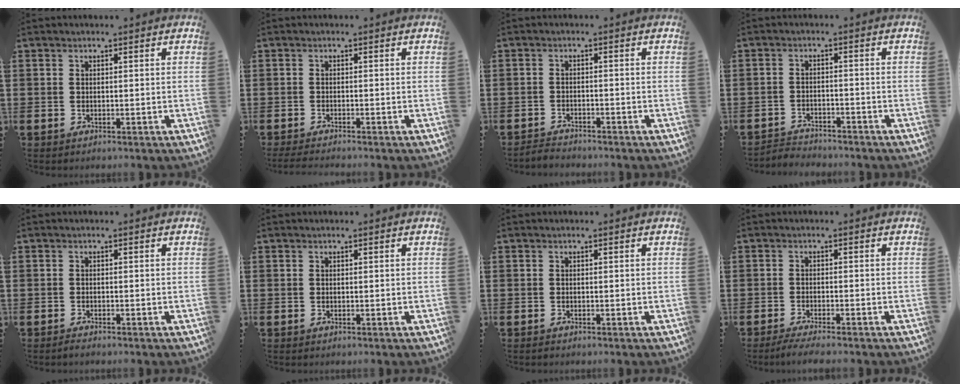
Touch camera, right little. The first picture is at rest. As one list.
[{"total": 1.2, "force": [-0.9, 0.0, 0.7], "torque": [-0.011, -0.001, -0.018]}, {"total": 1.7, "force": [-1.7, 0.1, -0.1], "torque": [-0.003, 0.003, -0.036]}, {"total": 2.3, "force": [-2.3, 0.1, -0.2], "torque": [-0.002, 0.003, -0.049]}, {"total": 0.6, "force": [-0.5, 0.1, 0.3], "torque": [-0.008, -0.003, -0.010]}, {"total": 0.0}, {"total": 0.0}, {"total": 1.8, "force": [-1.5, 0.0, 1.1], "torque": [-0.017, 0.002, -0.028]}]